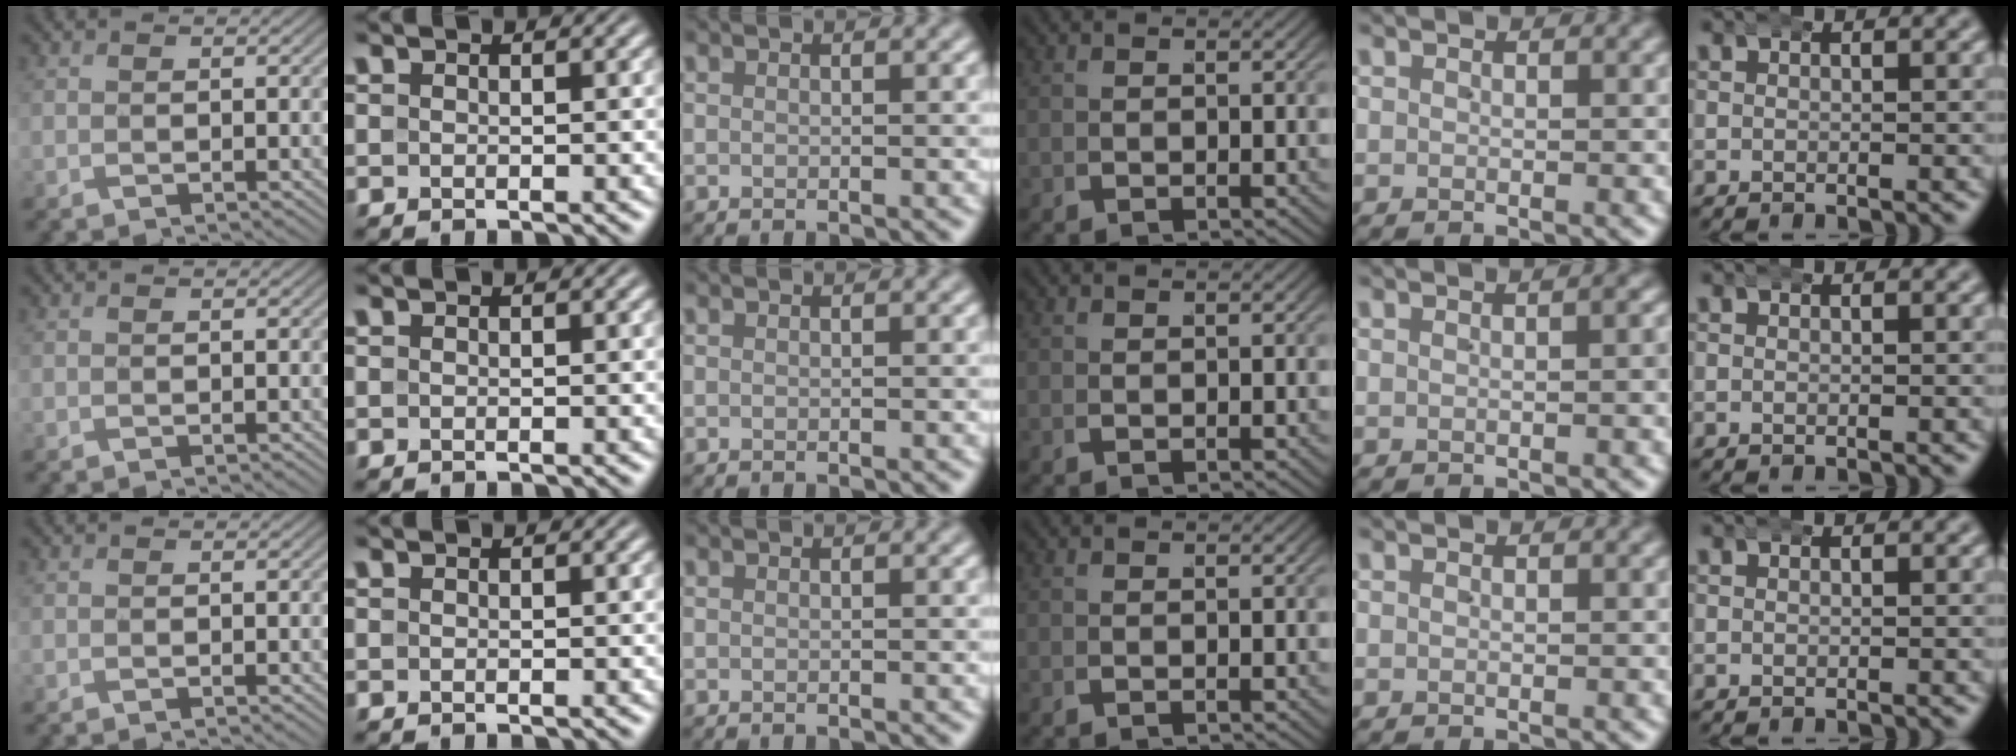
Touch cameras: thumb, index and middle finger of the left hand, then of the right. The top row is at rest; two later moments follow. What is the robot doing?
{"motion": "wrap", "object": "aluminum foil"}